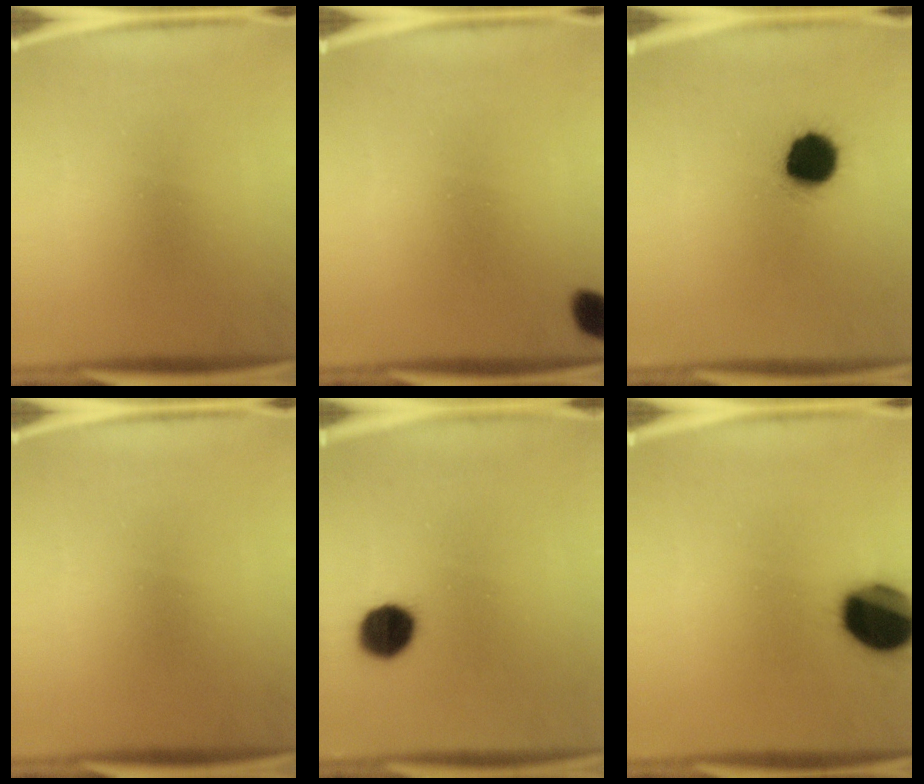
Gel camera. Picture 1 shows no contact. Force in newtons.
{"total": 3.8}
{"total": 12.3}
{"total": 0.0}
{"total": 9.0}
{"total": 17.6}